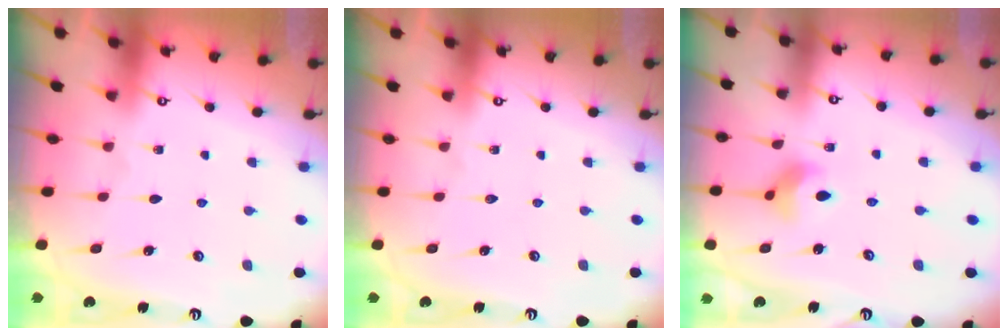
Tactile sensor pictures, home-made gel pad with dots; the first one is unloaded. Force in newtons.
{"total": 0.0}
{"total": 6.1, "press": 6.0, "slide": 1.1}